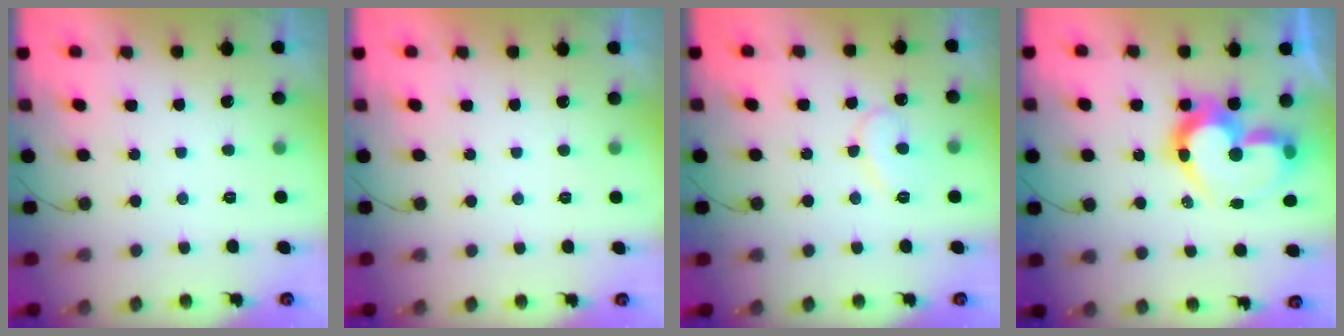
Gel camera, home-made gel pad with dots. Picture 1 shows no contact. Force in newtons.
{"total": 1.9, "press": 1.9, "slide": 0.1}
{"total": 8.8, "press": 8.8, "slide": 0.8}
{"total": 15.6, "press": 15.3, "slide": 2.7}